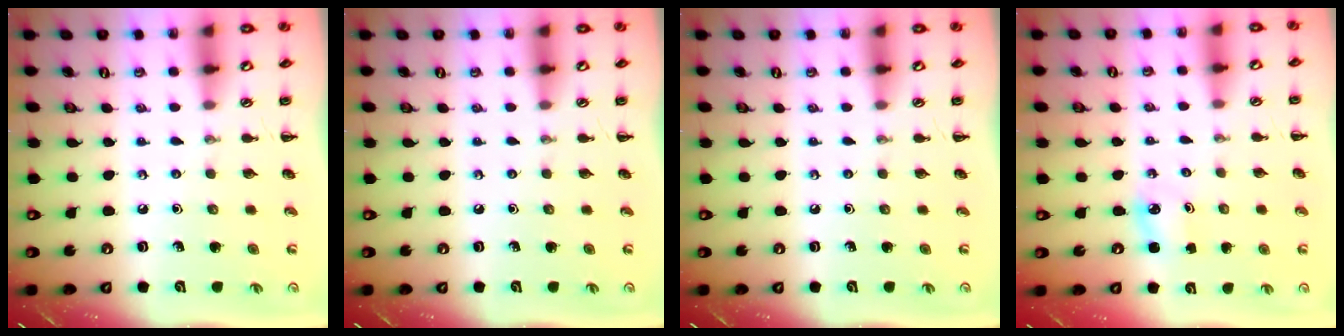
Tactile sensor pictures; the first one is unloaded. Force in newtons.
{"total": 0.0}
{"total": 0.0}
{"total": 2.2, "press": 2.2, "slide": 0.3}